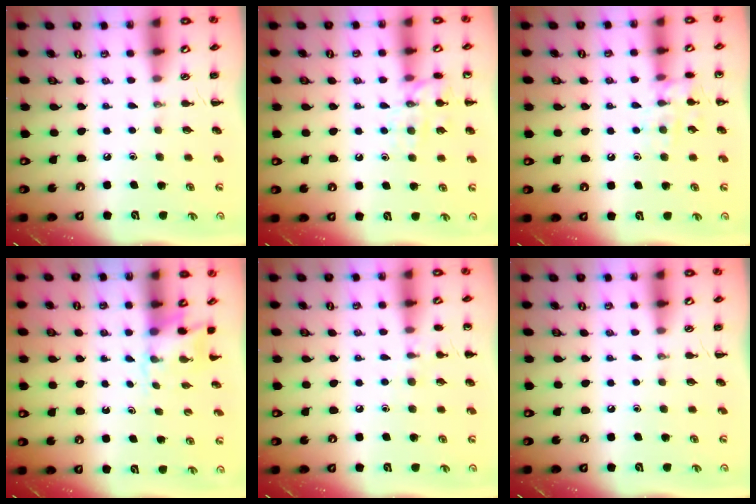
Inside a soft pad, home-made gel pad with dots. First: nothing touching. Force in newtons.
{"total": 12.0, "press": 11.9, "slide": 0.8}
{"total": 9.2, "press": 9.1, "slide": 1.2}
{"total": 2.5, "press": 2.3, "slide": 1.0}
{"total": 5.9, "press": 5.7, "slide": 1.7}
{"total": 0.0}